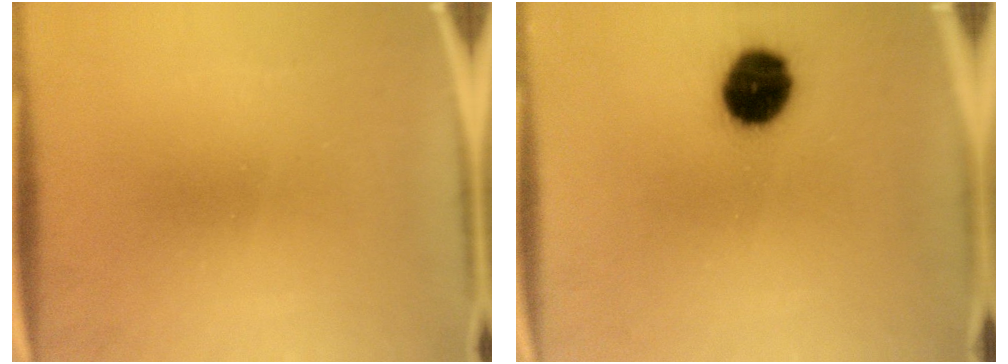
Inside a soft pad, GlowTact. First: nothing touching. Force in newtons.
{"total": 11.4}